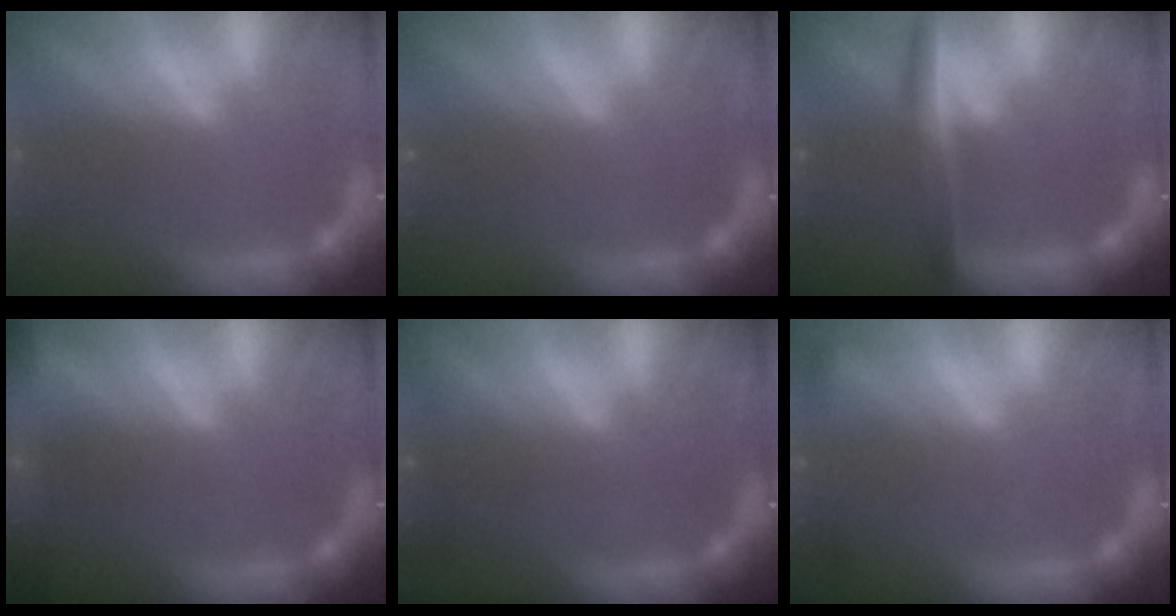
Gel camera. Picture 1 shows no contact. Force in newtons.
{"total": 0.0}
{"total": 4.5}
{"total": 10.0}
{"total": 0.9}
{"total": 2.4}